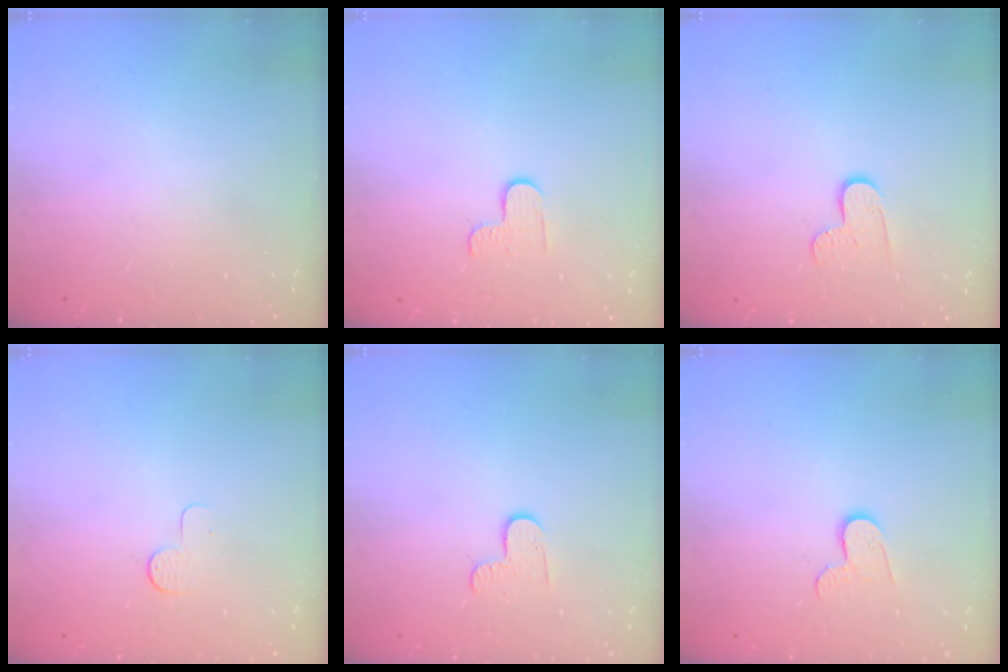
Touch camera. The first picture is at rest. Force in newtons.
{"total": 3.1, "press": 3.1, "slide": 0.4}
{"total": 7.0, "press": 7.0, "slide": 0.6}
{"total": 4.0, "press": 4.0, "slide": 0.4}
{"total": 4.7, "press": 4.7, "slide": 0.4}
{"total": 6.3, "press": 6.3, "slide": 0.5}